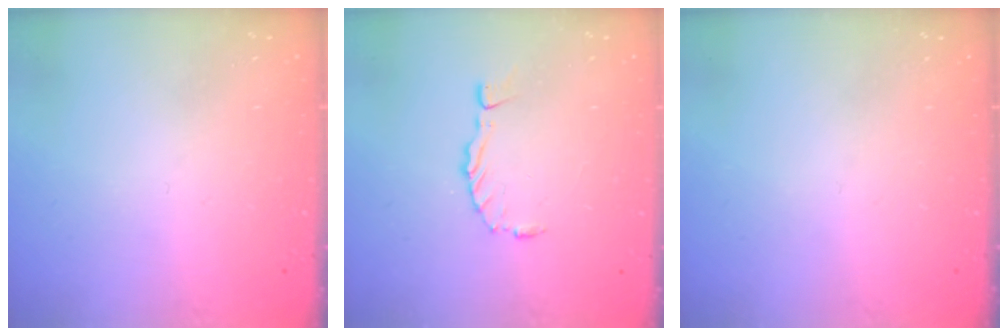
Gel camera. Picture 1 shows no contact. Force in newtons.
{"total": 0.0}
{"total": 0.0}